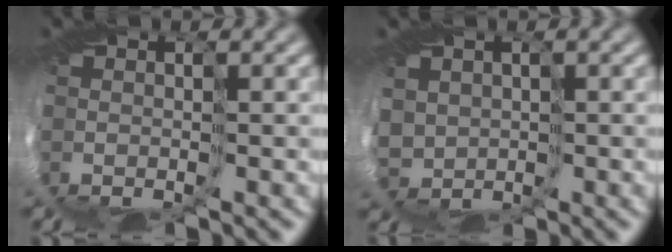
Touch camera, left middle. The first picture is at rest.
{"total": 3.1, "force": [0.8, 3.0, -0.1], "torque": [-0.026, 0.002, 0.027]}